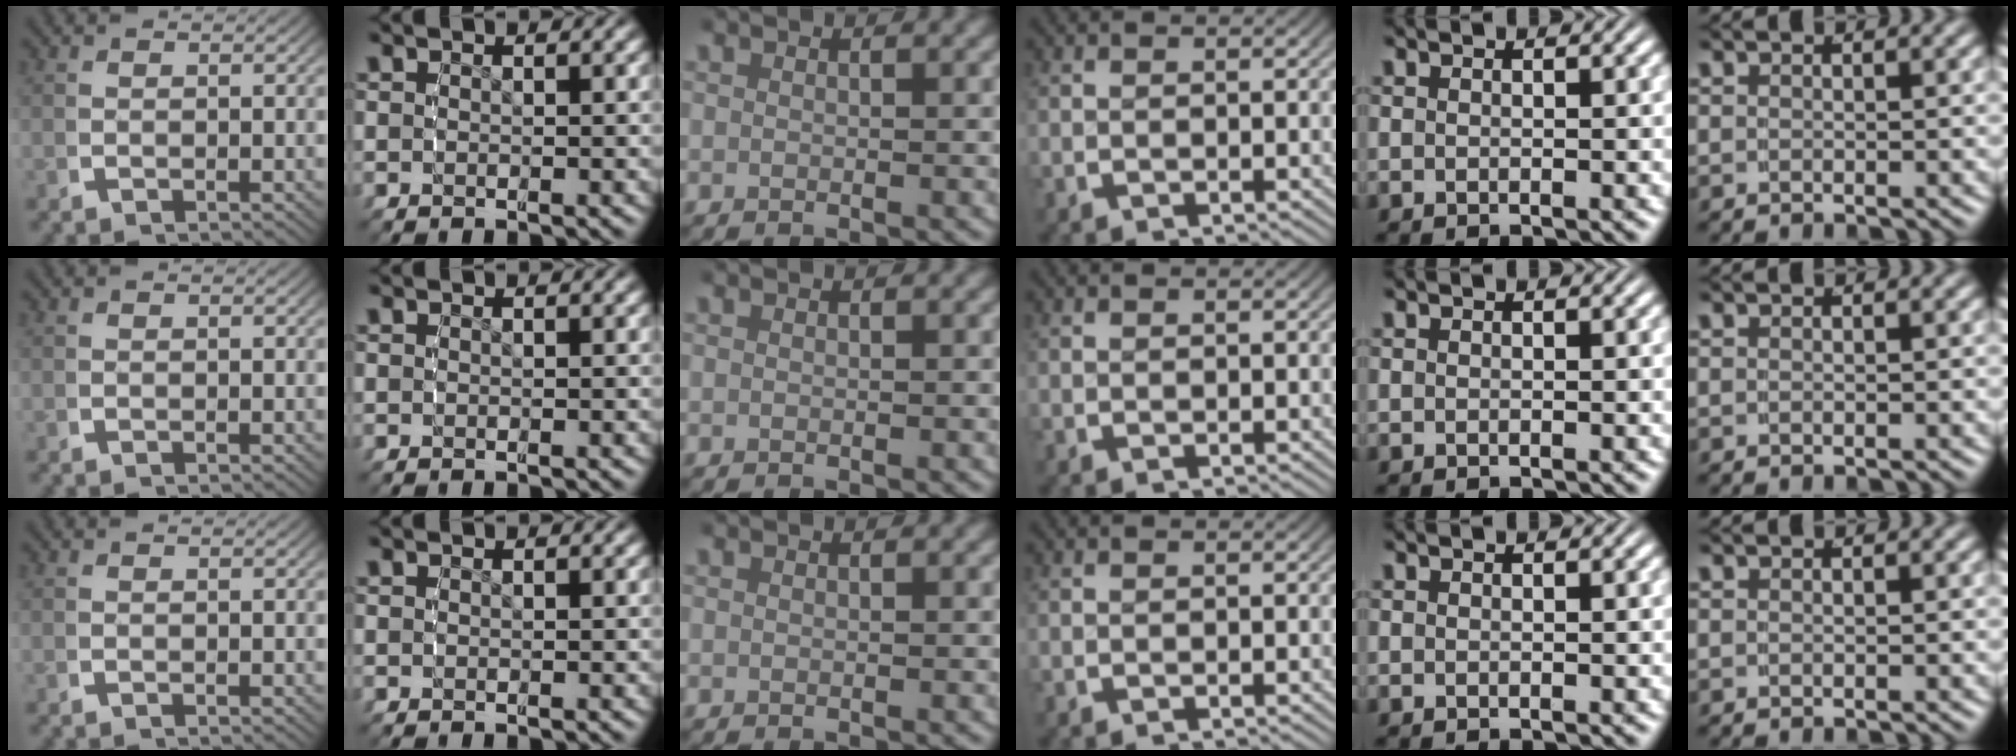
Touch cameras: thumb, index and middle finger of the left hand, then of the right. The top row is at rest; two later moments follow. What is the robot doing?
{"motion": "reach", "object": "coat"}